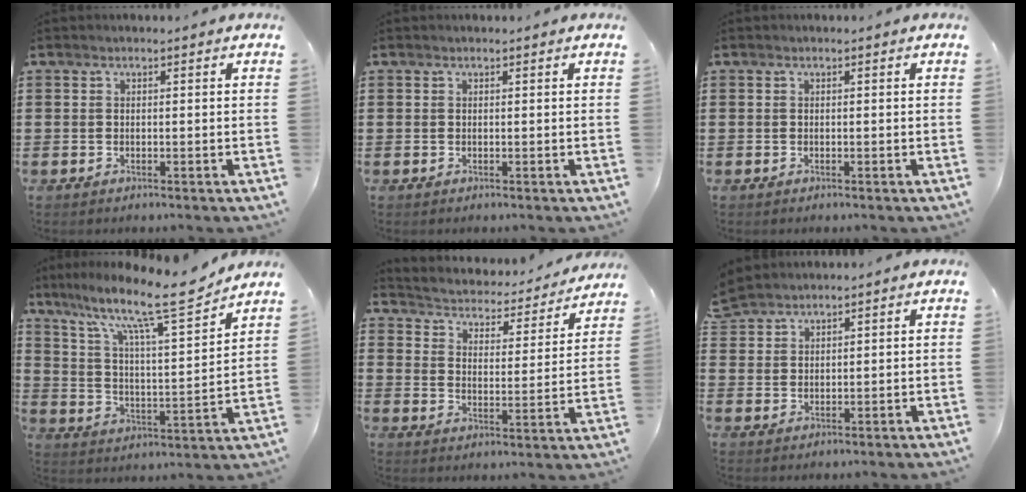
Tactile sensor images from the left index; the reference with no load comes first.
{"total": 0.0}
{"total": 0.0}
{"total": 13.3, "force": [10.4, 1.5, 8.1], "torque": [-0.167, -0.067, 0.168]}
{"total": 2.6, "force": [2.6, 0.5, 0.0], "torque": [-0.022, -0.031, 0.033]}
{"total": 2.9, "force": [2.8, 0.7, -0.1], "torque": [-0.008, -0.002, 0.055]}